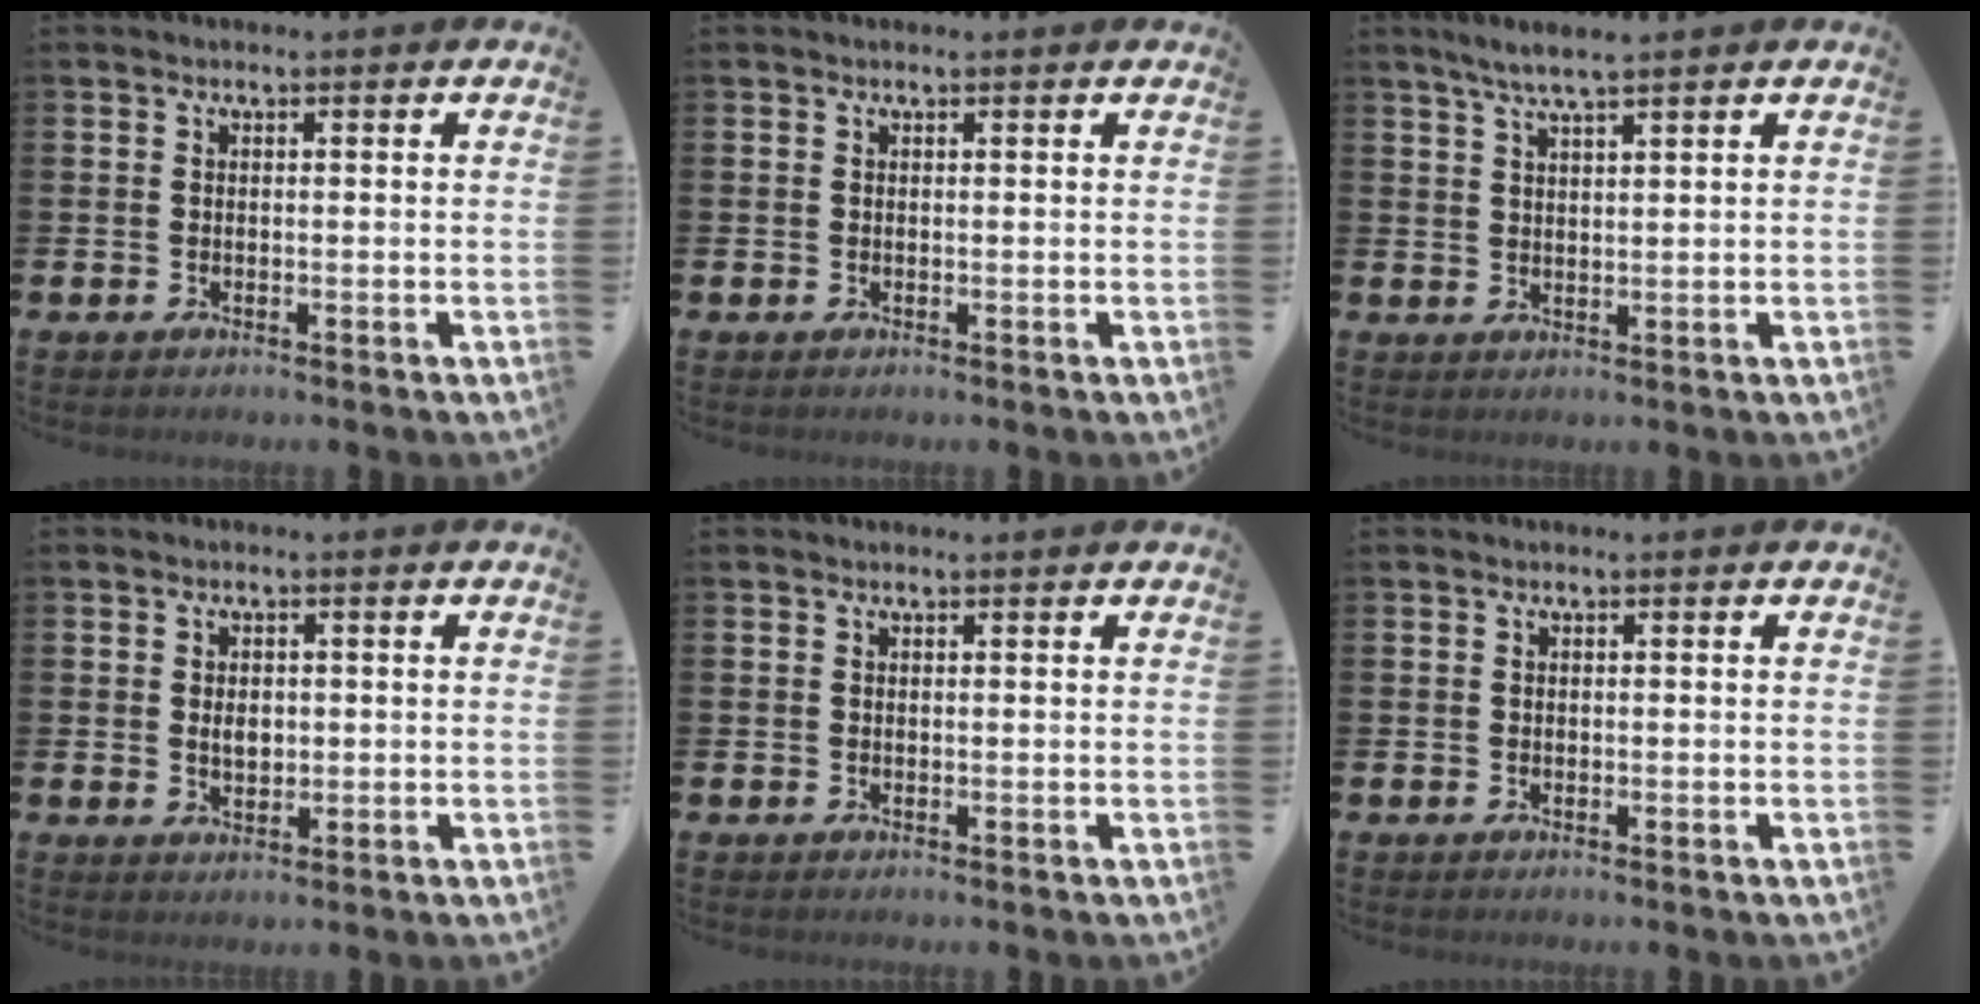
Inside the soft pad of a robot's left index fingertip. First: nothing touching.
{"total": 0.0}
{"total": 4.0, "force": [3.4, 0.2, 2.1], "torque": [-0.041, -0.007, 0.058]}
{"total": 2.2, "force": [0.3, 1.5, 1.6], "torque": [-0.014, 0.000, -0.001]}
{"total": 0.0}
{"total": 0.0}